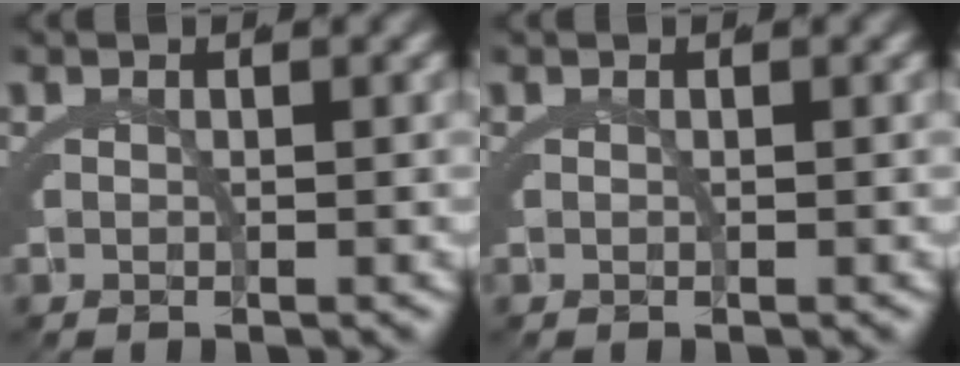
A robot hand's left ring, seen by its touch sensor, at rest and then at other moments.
{"total": 0.0}